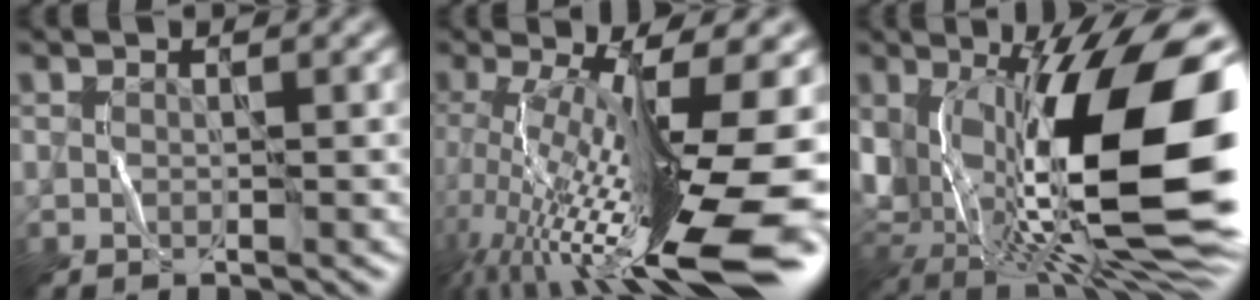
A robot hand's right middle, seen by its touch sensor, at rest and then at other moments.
{"total": 15.4, "force": [-3.2, 4.0, 14.5], "torque": [-0.257, 0.002, -0.038]}
{"total": 16.7, "force": [0.1, 5.8, 15.7], "torque": [-0.267, -0.001, 0.014]}